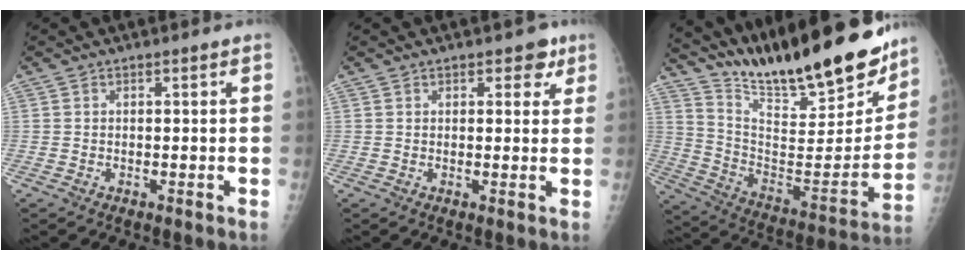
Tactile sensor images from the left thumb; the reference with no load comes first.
{"total": 3.5, "force": [2.0, 2.1, 2.0], "torque": [0.000, -0.005, 0.021]}
{"total": 27.5, "force": [22.9, 5.6, 14.1], "torque": [-0.198, -0.121, 0.358]}